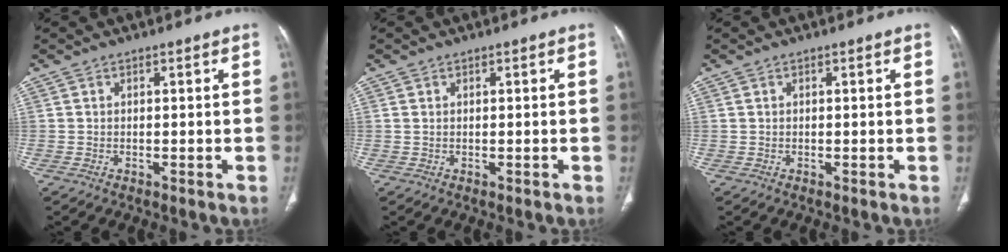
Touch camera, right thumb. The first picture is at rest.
{"total": 0.0}
{"total": 0.0}